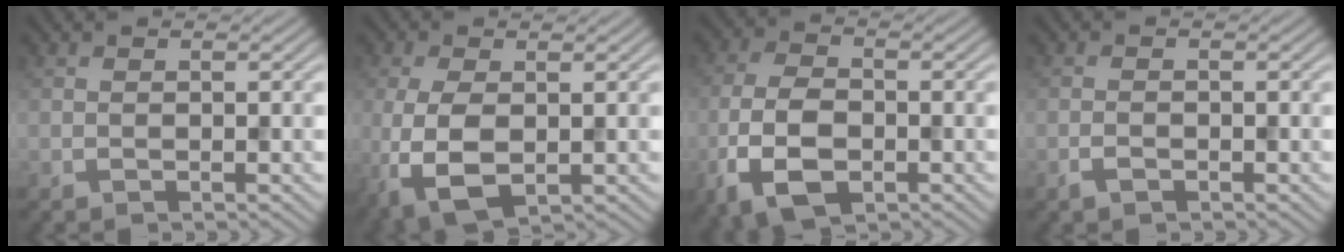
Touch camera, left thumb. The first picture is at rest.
{"total": 6.6, "force": [-1.2, 3.5, 5.5], "torque": [-0.136, -0.011, -0.020]}
{"total": 8.5, "force": [-3.3, 4.7, 6.2], "torque": [-0.148, -0.012, -0.073]}
{"total": 1.3, "force": [-0.9, 0.6, 0.8], "torque": [-0.017, 0.000, -0.018]}